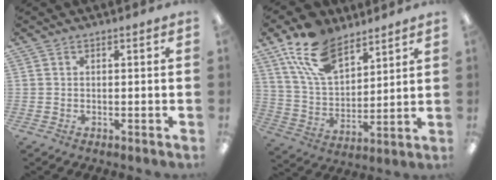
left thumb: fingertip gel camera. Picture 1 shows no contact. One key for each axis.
{"total": 16.1, "fx": 10.6, "fy": 8.5, "fz": 8.7, "tx": -0.173, "ty": -0.040, "tz": 0.200}